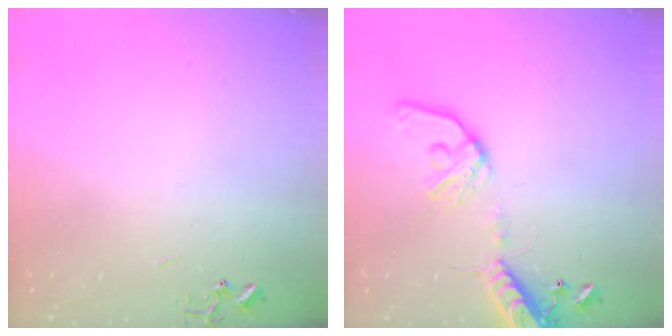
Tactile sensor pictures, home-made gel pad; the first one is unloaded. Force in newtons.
{"total": 14.1, "press": 13.8, "slide": 3.0}